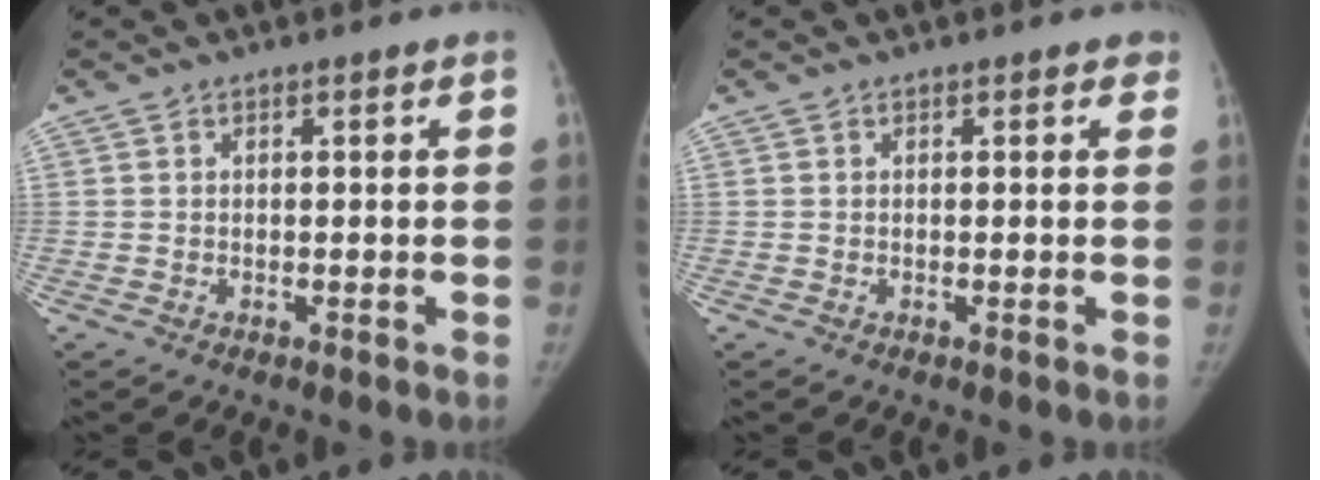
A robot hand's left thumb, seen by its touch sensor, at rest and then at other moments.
{"total": 0.9, "force": [0.6, 0.6, 0.4], "torque": [0.008, -0.002, 0.000]}